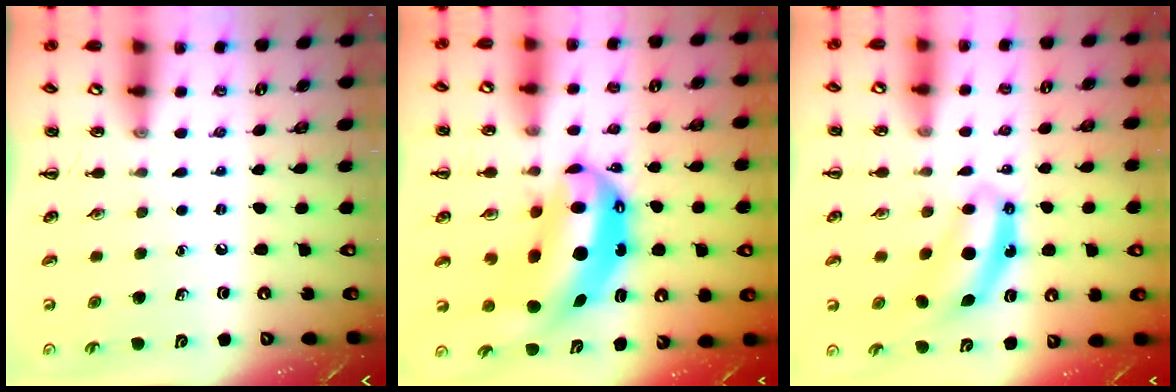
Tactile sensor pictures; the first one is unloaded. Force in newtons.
{"total": 12.3, "press": 11.9, "slide": 3.0}
{"total": 7.1, "press": 7.1, "slide": 0.3}